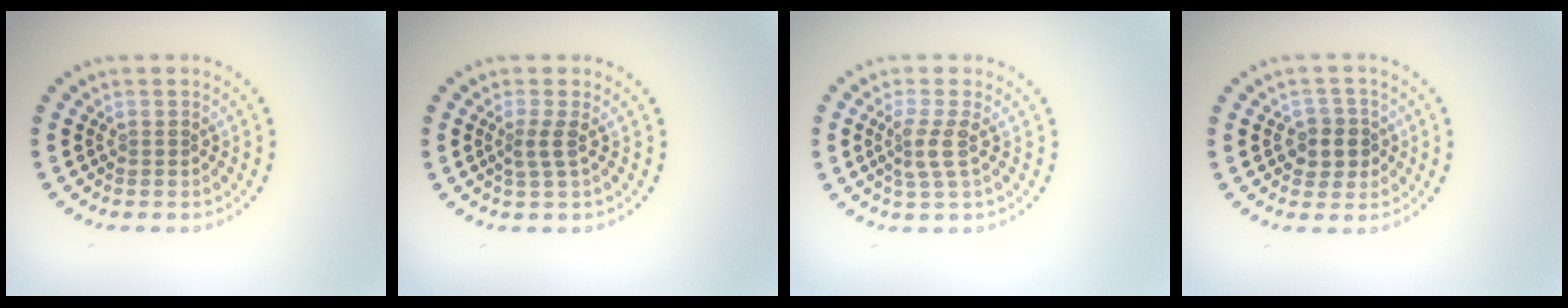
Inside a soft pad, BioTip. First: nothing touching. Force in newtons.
{"total": 1.7, "press": 1.2, "slide": 1.2}
{"total": 2.3, "press": 1.8, "slide": 1.6}
{"total": 2.7, "press": 2.6, "slide": 0.9}